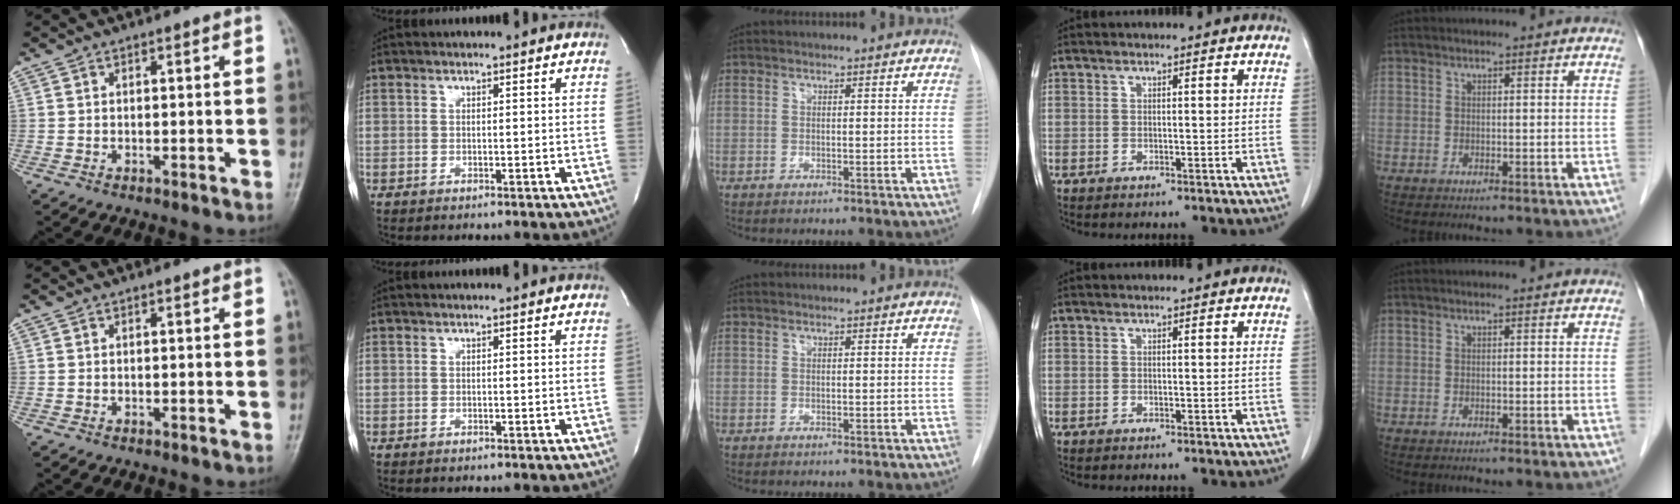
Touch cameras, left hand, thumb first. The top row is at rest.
{}